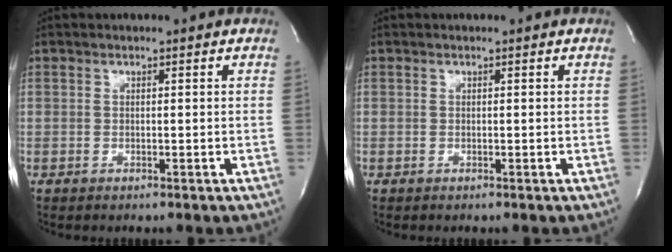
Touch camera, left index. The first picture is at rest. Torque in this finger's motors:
{"motor_torque": [-0.01, 0.01, 0.00, 0.00]}